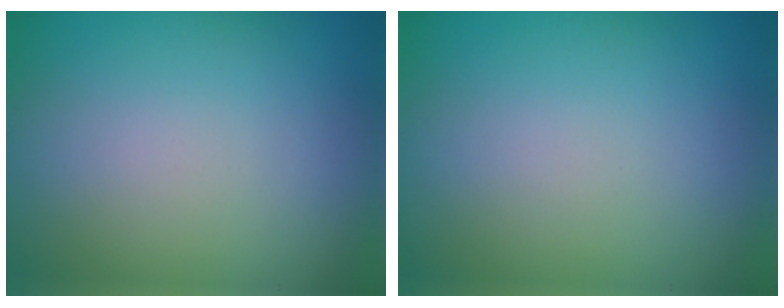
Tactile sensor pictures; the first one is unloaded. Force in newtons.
{"total": 0.0}